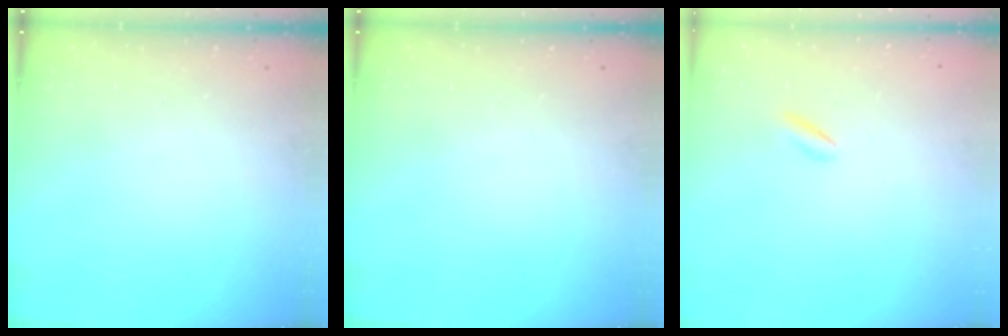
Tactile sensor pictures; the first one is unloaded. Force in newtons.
{"total": 0.0}
{"total": 2.5, "press": 2.4, "slide": 0.7}